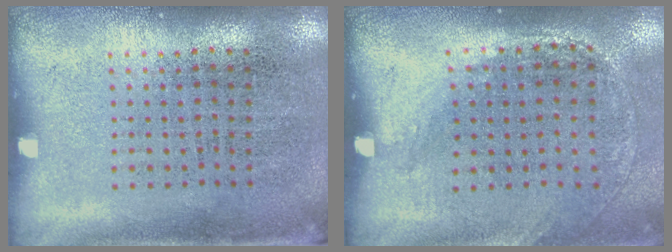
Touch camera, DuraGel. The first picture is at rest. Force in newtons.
{"total": 1.3, "press": 0.9, "slide": 0.9}